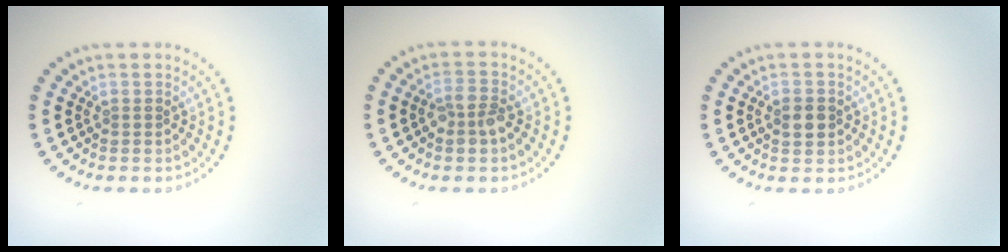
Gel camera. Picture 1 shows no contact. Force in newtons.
{"total": 2.4, "press": 2.4, "slide": 0.5}
{"total": 2.4, "press": 2.4, "slide": 0.0}